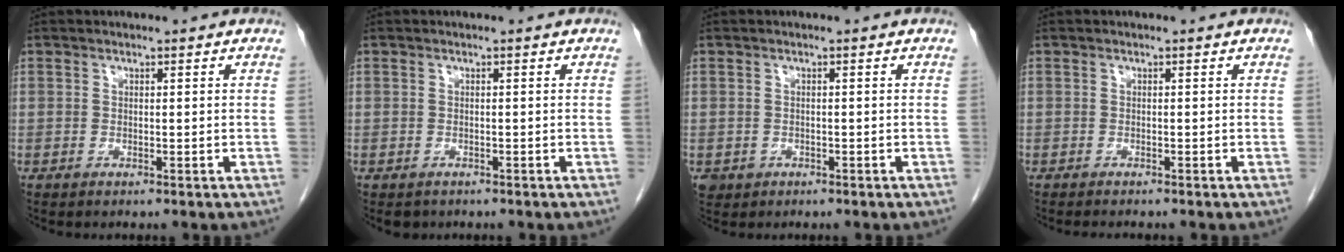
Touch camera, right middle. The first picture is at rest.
{"total": 1.5, "force": [-1.1, 1.0, 0.3], "torque": [-0.008, 0.000, -0.012]}
{"total": 1.9, "force": [-0.8, 1.7, 0.3], "torque": [-0.008, 0.003, -0.007]}
{"total": 1.9, "force": [-1.7, 0.2, 0.7], "torque": [-0.013, -0.005, -0.021]}